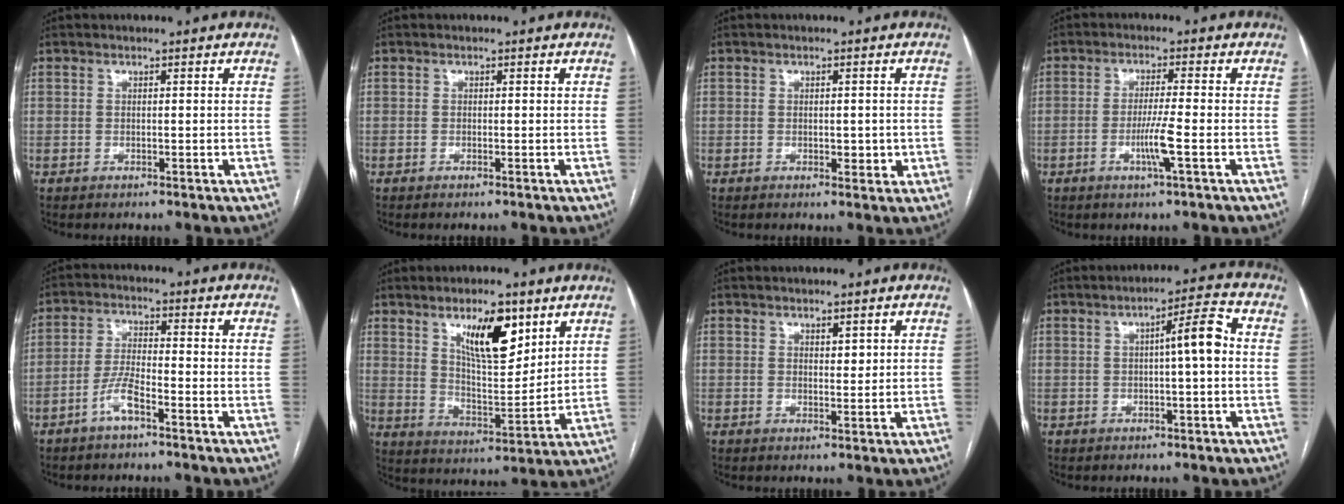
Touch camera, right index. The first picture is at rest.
{"total": 0.0}
{"total": 2.3, "force": [-0.2, 1.4, 1.8], "torque": [-0.020, 0.000, 0.002]}
{"total": 4.6, "force": [-1.5, -0.6, 4.3], "torque": [-0.082, -0.009, -0.030]}
{"total": 4.8, "force": [-3.0, 0.8, 3.7], "torque": [-0.081, 0.005, -0.061]}
{"total": 11.3, "force": [6.2, 3.5, 8.8], "torque": [-0.150, -0.003, 0.113]}
{"total": 1.6, "force": [0.9, 0.7, 1.2], "torque": [-0.017, -0.003, 0.015]}
{"total": 5.7, "force": [0.2, 0.5, 5.6], "torque": [-0.082, 0.014, 0.000]}